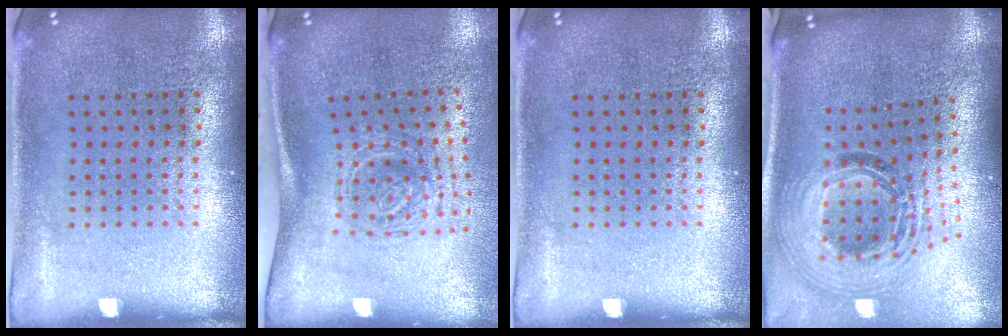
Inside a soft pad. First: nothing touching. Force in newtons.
{"total": 1.9, "press": 1.3, "slide": 1.4}
{"total": 0.0}
{"total": 2.1, "press": 1.6, "slide": 1.2}